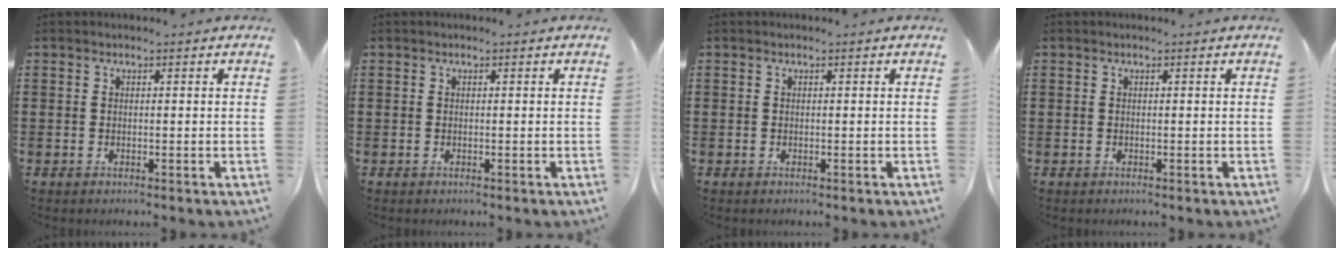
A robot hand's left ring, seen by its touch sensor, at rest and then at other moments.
{"total": 0.0}
{"total": 0.0}
{"total": 0.0}